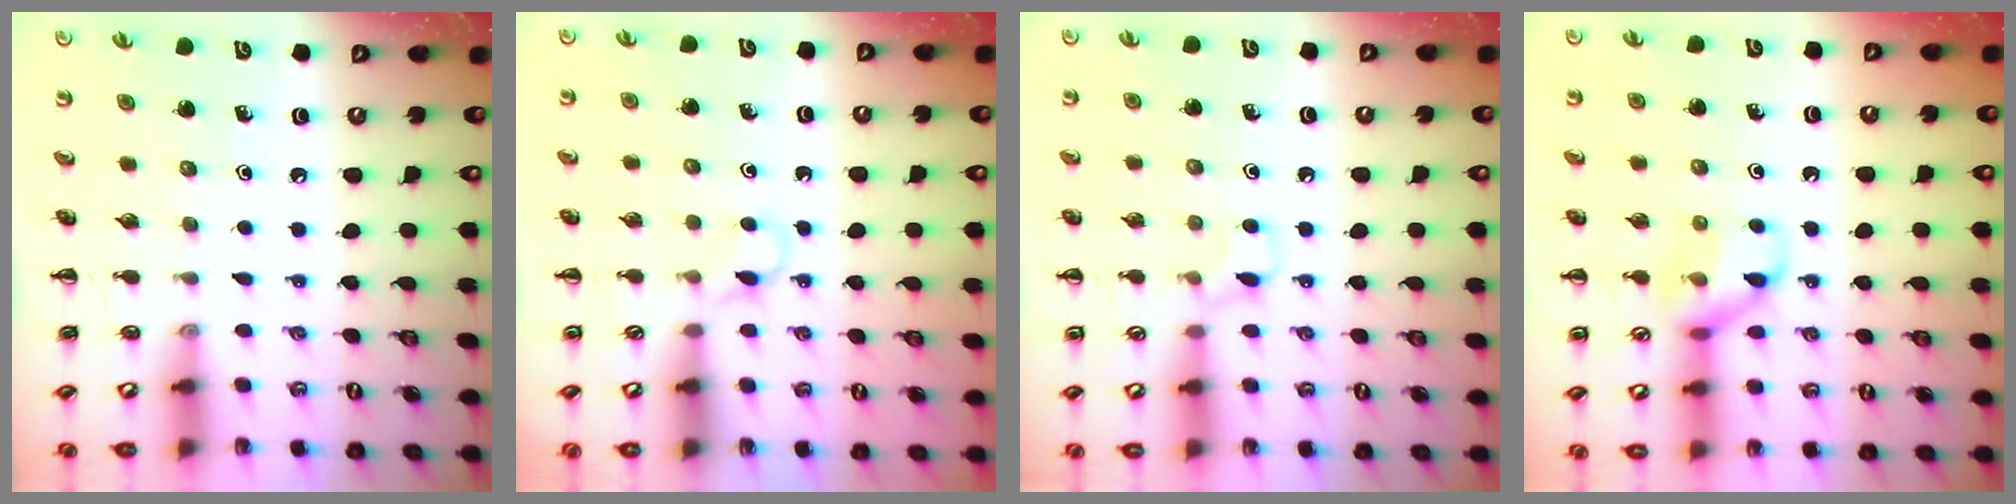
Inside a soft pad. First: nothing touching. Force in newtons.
{"total": 2.8, "press": 2.7, "slide": 0.8}
{"total": 5.7, "press": 5.3, "slide": 2.0}
{"total": 10.1, "press": 10.0, "slide": 0.9}